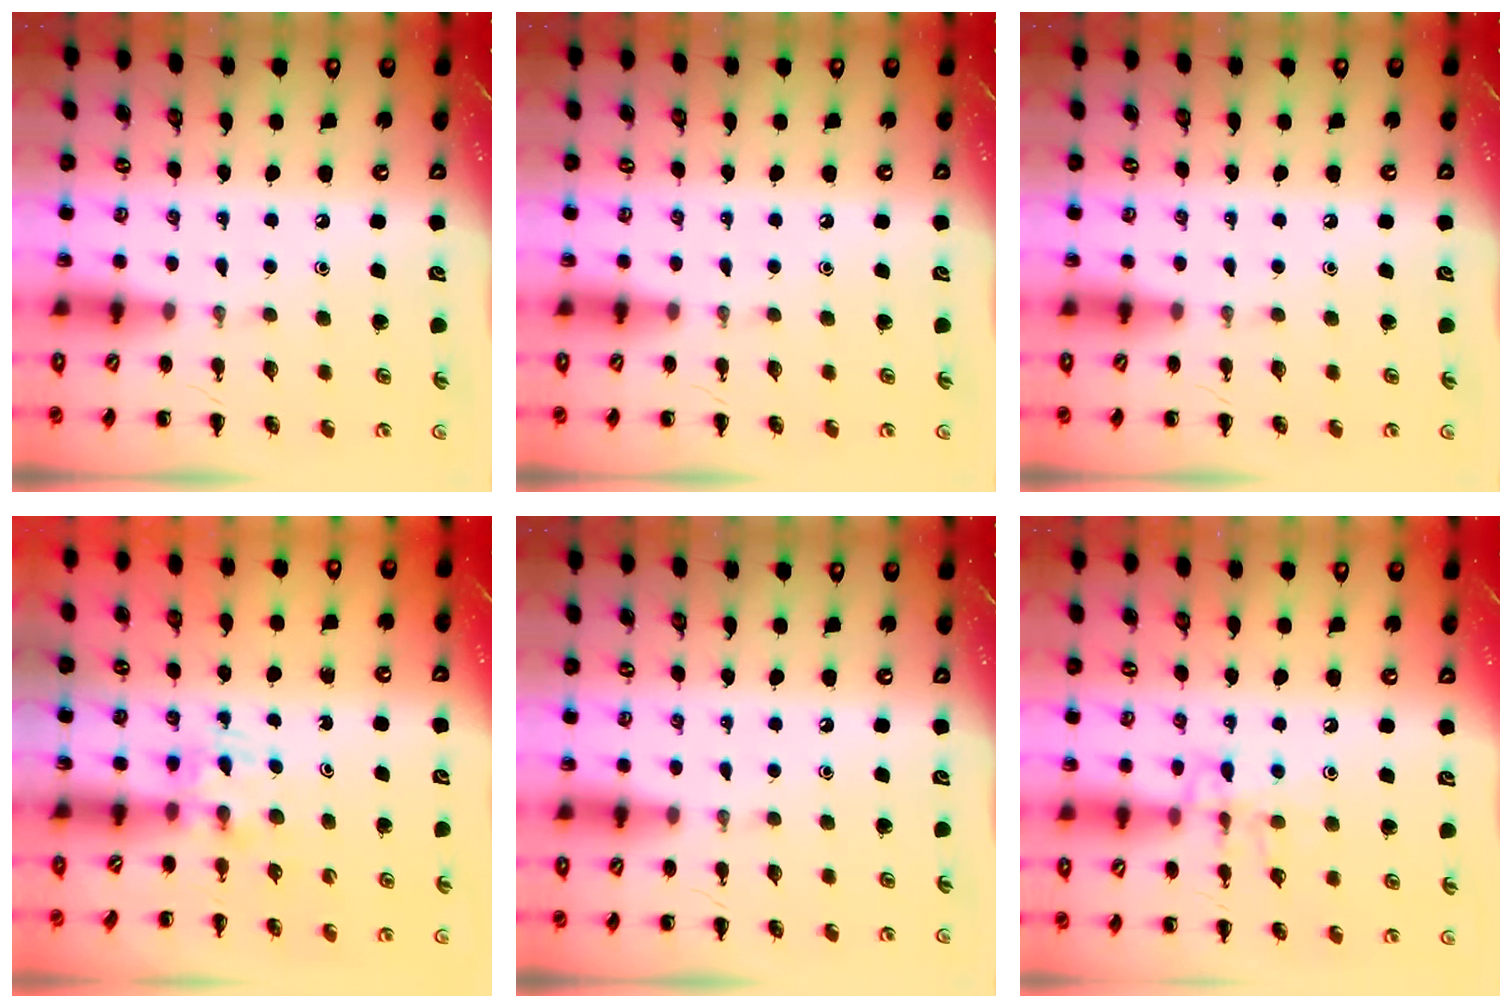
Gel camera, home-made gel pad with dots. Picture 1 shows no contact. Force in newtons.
{"total": 0.0}
{"total": 0.0}
{"total": 2.8, "press": 2.6, "slide": 1.1}
{"total": 0.0}
{"total": 10.0, "press": 10.0, "slide": 0.9}